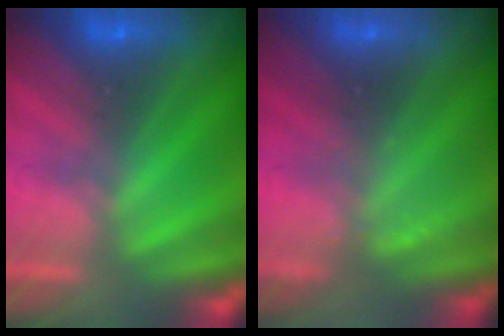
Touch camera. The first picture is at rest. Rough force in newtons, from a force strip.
{"total": 2.3}